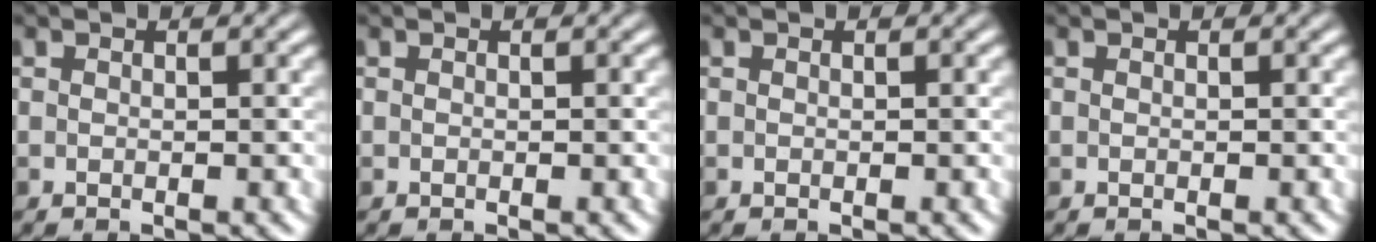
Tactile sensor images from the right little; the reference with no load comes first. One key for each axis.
{"total": 0.0}
{"total": 0.0}
{"total": 0.0}